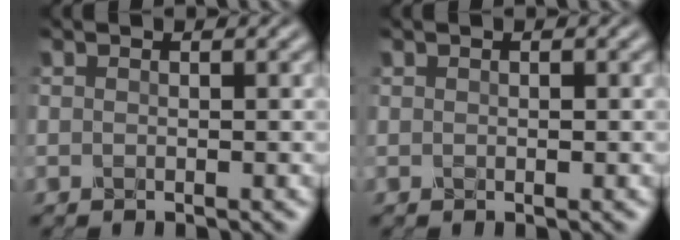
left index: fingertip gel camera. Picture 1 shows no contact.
{"total": 0.5, "force": [0.1, 0.3, 0.4], "torque": [-0.005, 0.000, 0.001]}